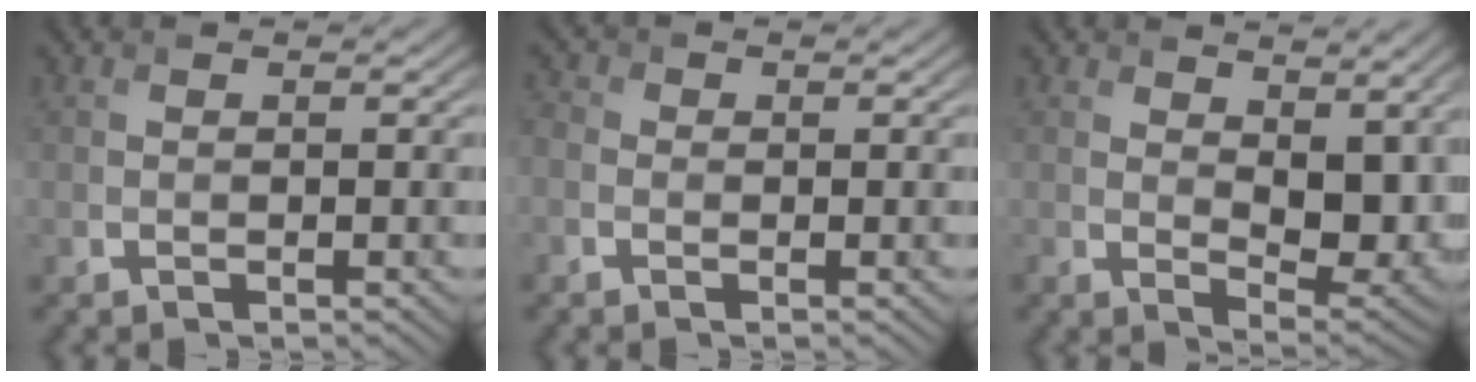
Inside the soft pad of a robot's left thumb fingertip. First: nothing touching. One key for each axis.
{"total": 1.9, "fx": -0.4, "fy": 1.6, "fz": 1.0, "tx": -0.027, "ty": 0.002, "tz": -0.018}
{"total": 10.3, "fx": 3.4, "fy": 5.1, "fz": 8.3, "tx": -0.137, "ty": -0.015, "tz": 0.074}